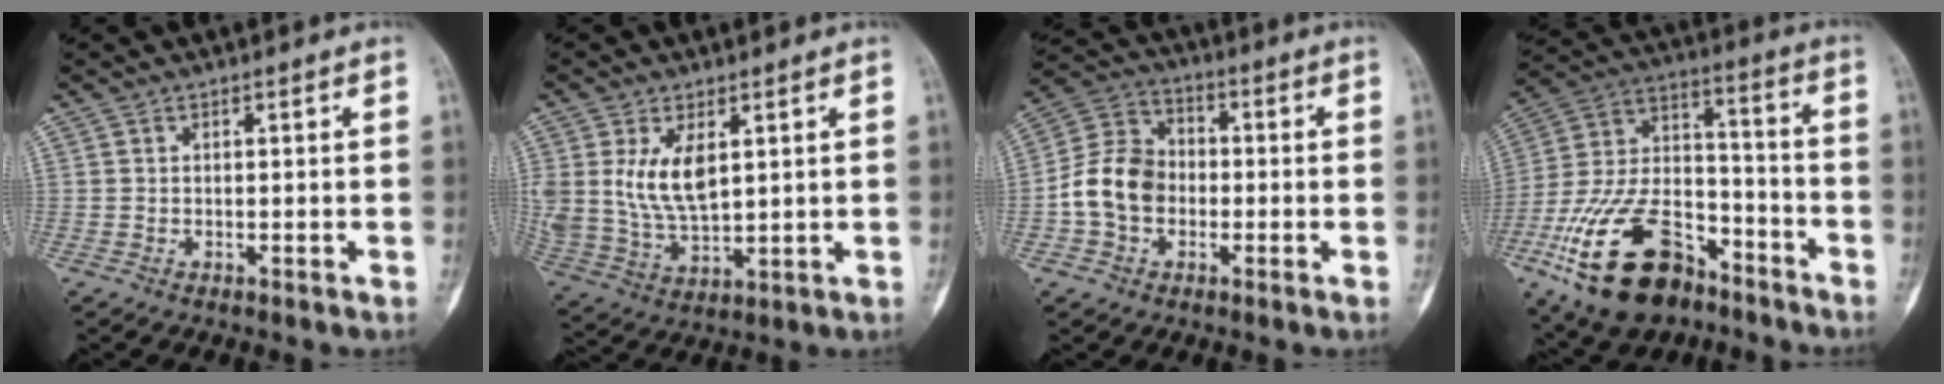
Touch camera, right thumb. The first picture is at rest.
{"total": 10.7, "force": [3.1, 5.7, 8.4], "torque": [-0.162, -0.015, 0.075]}
{"total": 10.7, "force": [-1.8, 8.5, 6.3], "torque": [-0.107, 0.036, -0.045]}
{"total": 23.9, "force": [-13.4, 12.8, 15.0], "torque": [-0.307, 0.065, -0.237]}